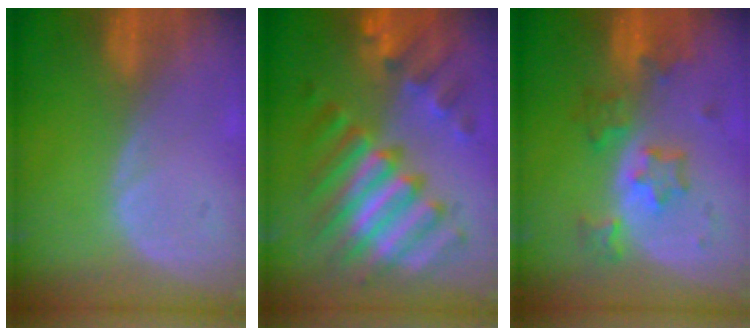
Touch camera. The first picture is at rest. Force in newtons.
{"total": 11.8, "press": 11.8, "slide": 1.2}
{"total": 6.1, "press": 5.9, "slide": 1.6}